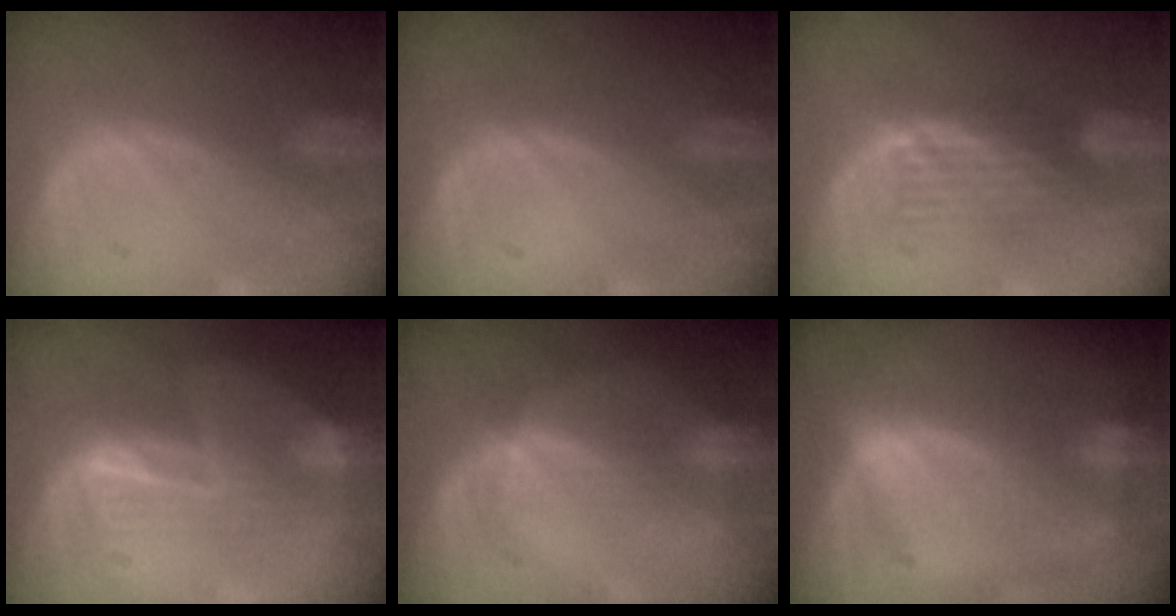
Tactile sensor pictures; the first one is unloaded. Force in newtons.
{"total": 0.0}
{"total": 5.1, "press": 4.4, "slide": 2.6}
{"total": 7.7, "press": 6.8, "slide": 3.6}
{"total": 2.7, "press": 2.4, "slide": 1.2}
{"total": 6.7, "press": 6.3, "slide": 2.1}